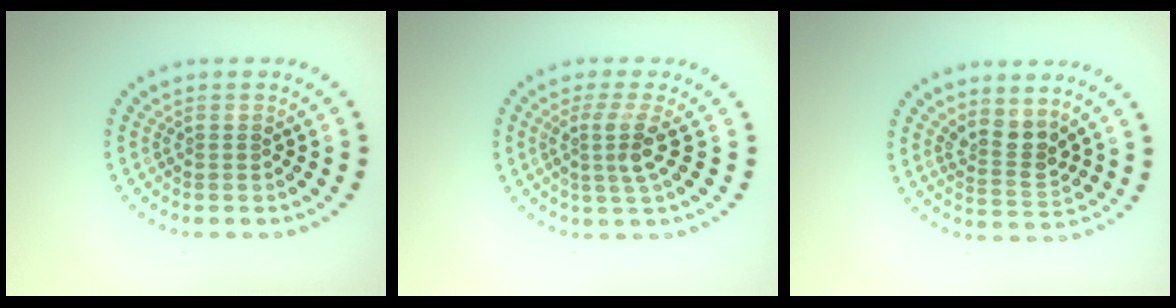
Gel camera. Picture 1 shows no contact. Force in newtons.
{"total": 2.7, "press": 2.0, "slide": 1.8}
{"total": 2.6, "press": 2.2, "slide": 1.5}